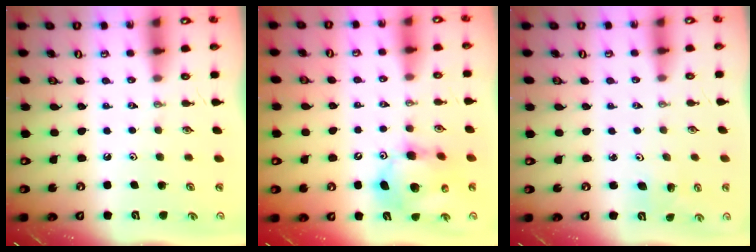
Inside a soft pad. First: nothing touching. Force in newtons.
{"total": 13.8, "press": 13.6, "slide": 2.4}
{"total": 2.4, "press": 2.4, "slide": 0.1}